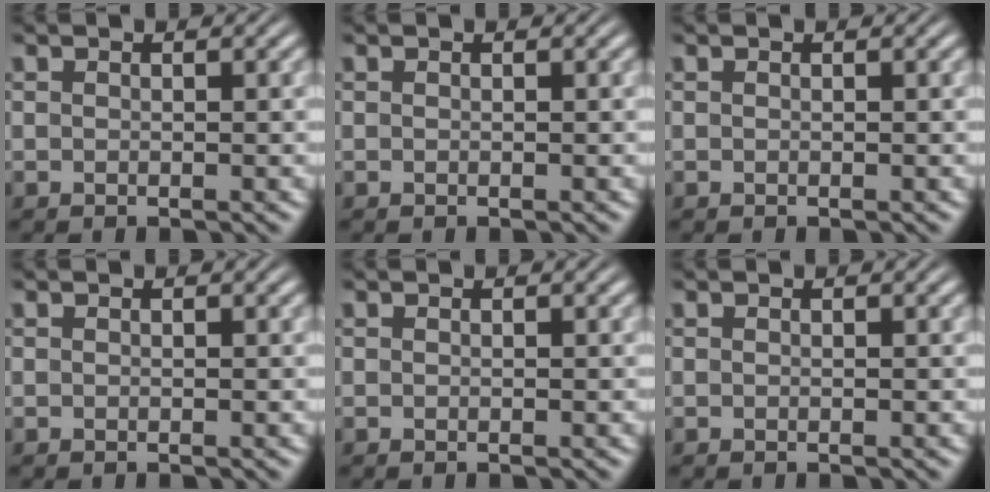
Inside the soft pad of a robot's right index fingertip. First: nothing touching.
{"total": 0.0}
{"total": 0.0}
{"total": 0.0}
{"total": 0.0}
{"total": 0.0}